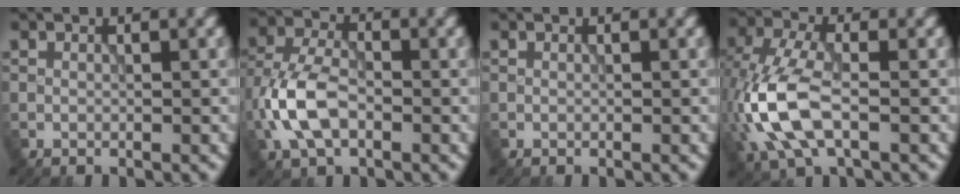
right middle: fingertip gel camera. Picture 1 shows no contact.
{"total": 5.9, "force": [-1.9, 3.4, 4.5], "torque": [-0.102, 0.004, -0.047]}
{"total": 0.0}
{"total": 7.6, "force": [-1.7, 3.9, 6.3], "torque": [-0.157, 0.007, -0.040]}